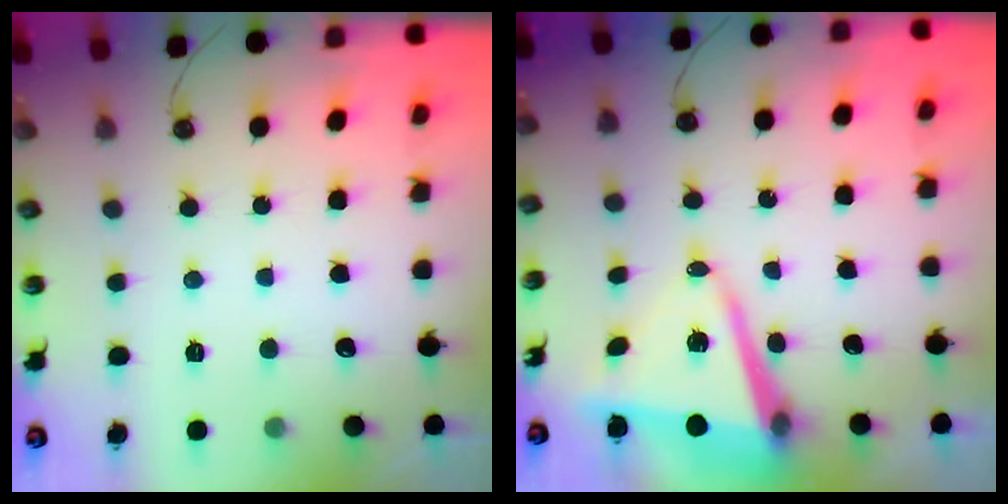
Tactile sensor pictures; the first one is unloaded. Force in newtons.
{"total": 9.8, "press": 9.7, "slide": 1.4}